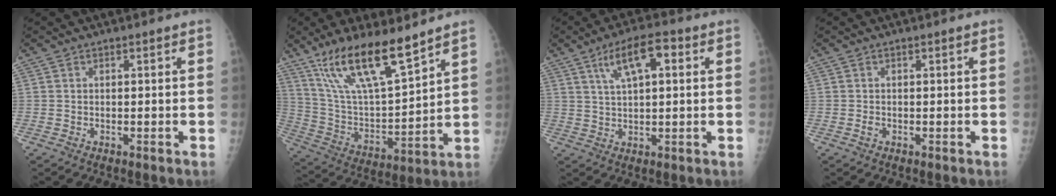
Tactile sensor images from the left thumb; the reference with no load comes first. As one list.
[{"total": 17.8, "force": [12.6, 4.1, 11.9], "torque": [-0.197, -0.060, 0.247]}, {"total": 9.1, "force": [3.5, 3.4, 7.6], "torque": [-0.125, 0.006, 0.061]}, {"total": 0.7, "force": [-0.3, 0.5, 0.4], "torque": [-0.005, 0.002, -0.005]}]